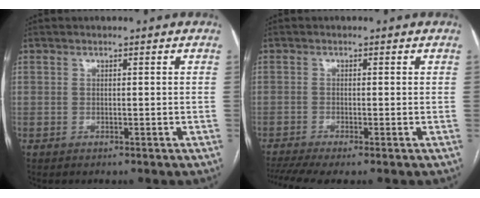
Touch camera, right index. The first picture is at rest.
{"total": 5.0, "force": [-3.5, 0.4, 3.5], "torque": [-0.067, -0.006, -0.064]}